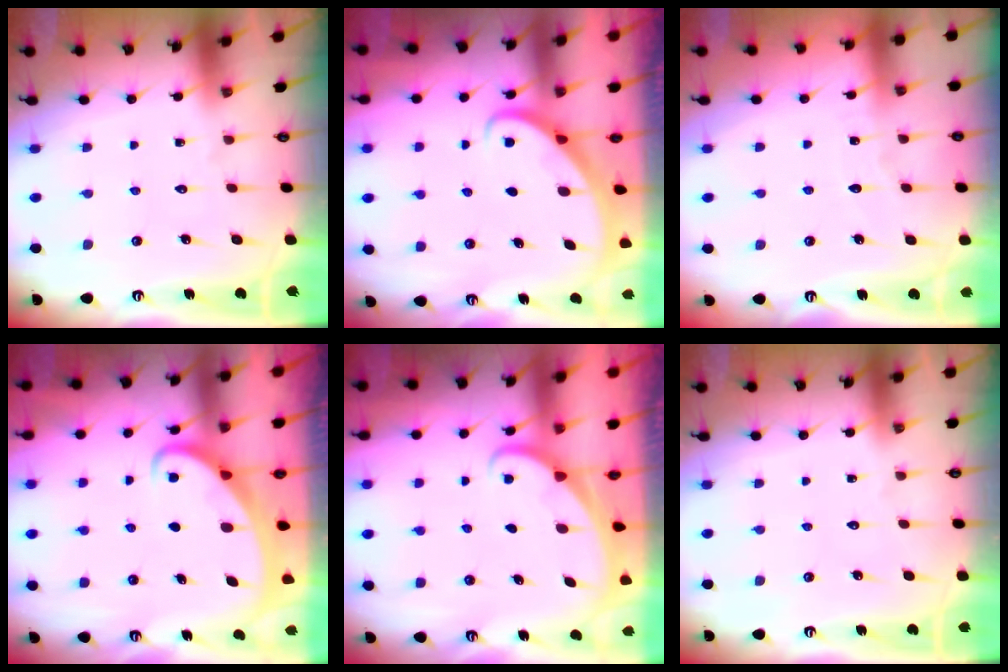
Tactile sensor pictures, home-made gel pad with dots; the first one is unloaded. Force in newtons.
{"total": 2.9, "press": 2.9, "slide": 0.2}
{"total": 3.0, "press": 2.9, "slide": 0.3}
{"total": 2.0, "press": 2.0, "slide": 0.4}
{"total": 1.2, "press": 1.2, "slide": 0.0}
{"total": 0.0}